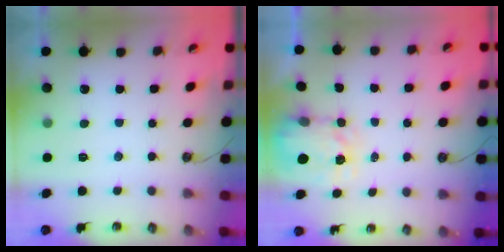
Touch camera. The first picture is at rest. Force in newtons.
{"total": 3.6, "press": 3.5, "slide": 0.4}